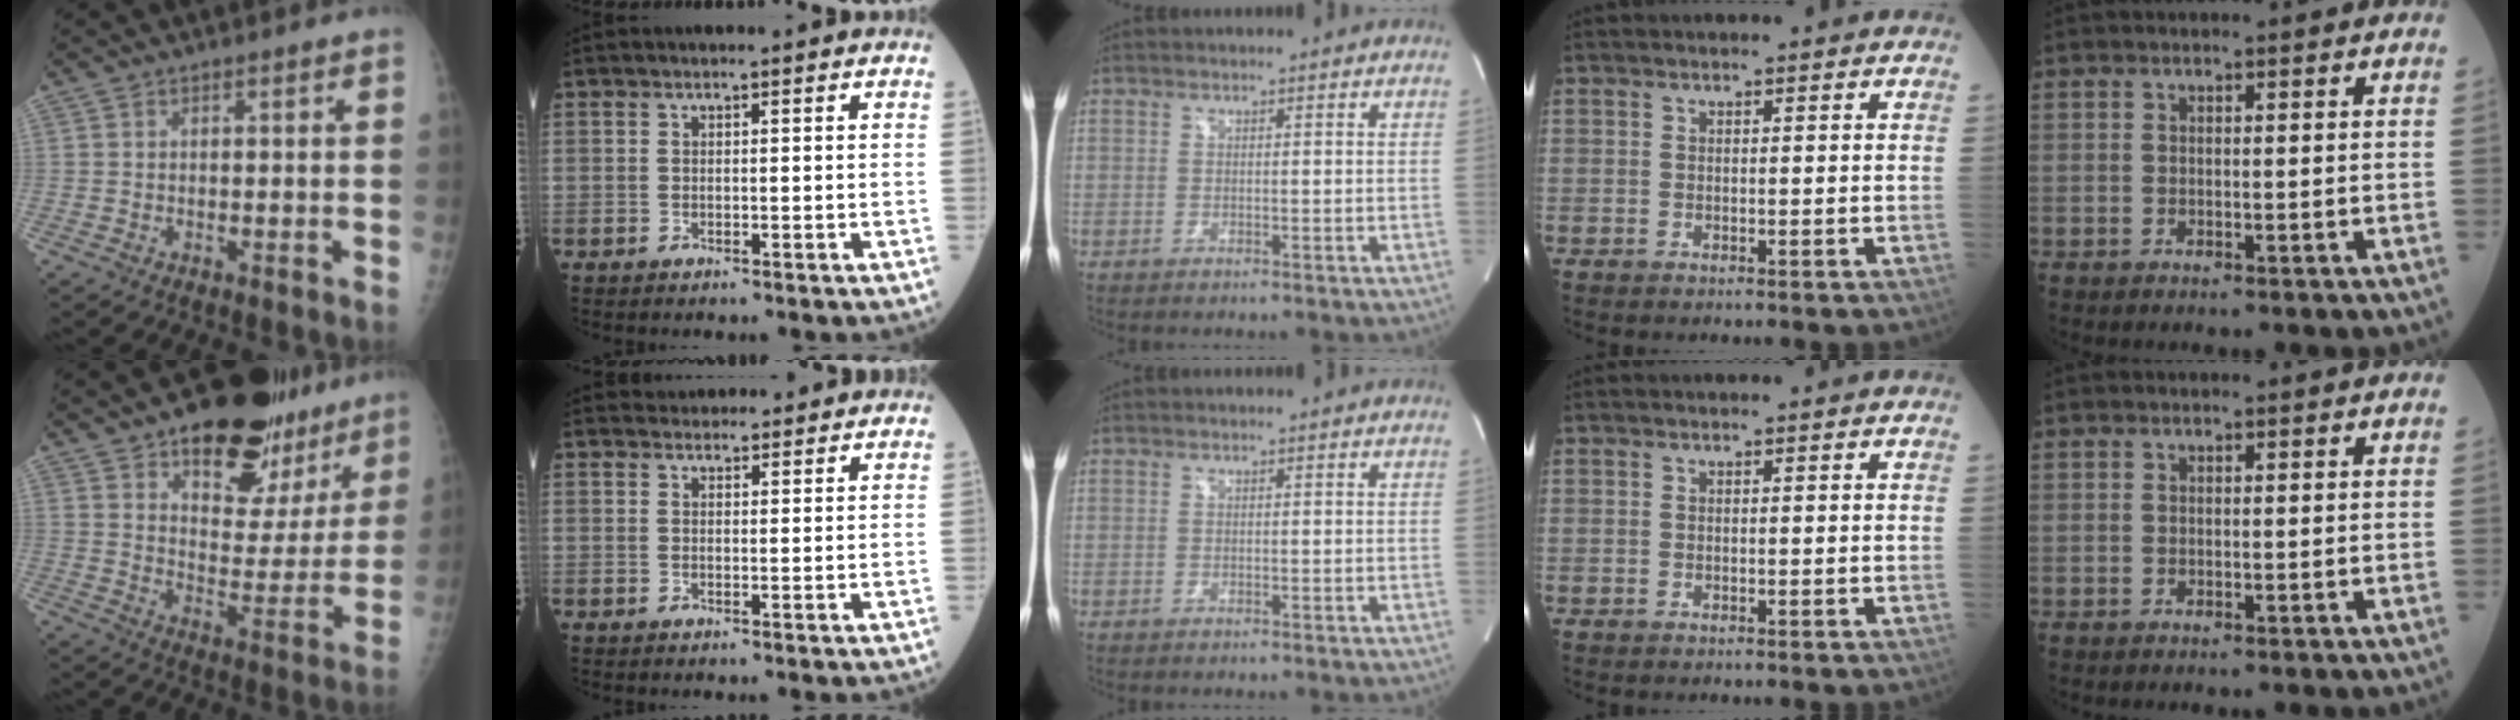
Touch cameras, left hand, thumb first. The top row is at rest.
{"thumb": {"total": 21.7, "force": [14.6, 11.2, 11.5], "torque": [-0.099, -0.071, 0.204]}, "index": {"total": 5.8, "force": [5.5, 1.6, 0.9], "torque": [-0.007, 0.026, 0.070]}}